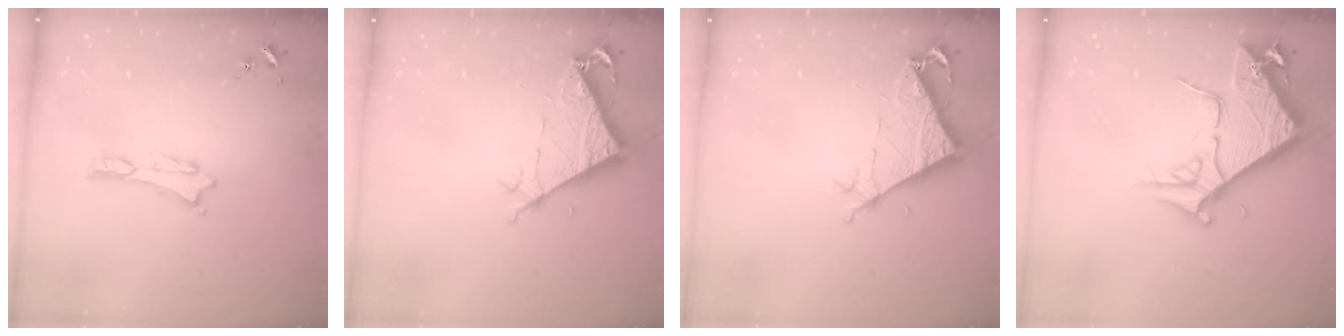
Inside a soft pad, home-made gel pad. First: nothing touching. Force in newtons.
{"total": 6.9, "press": 6.9, "slide": 0.5}
{"total": 6.9, "press": 6.9, "slide": 0.5}
{"total": 8.6, "press": 8.6, "slide": 1.0}